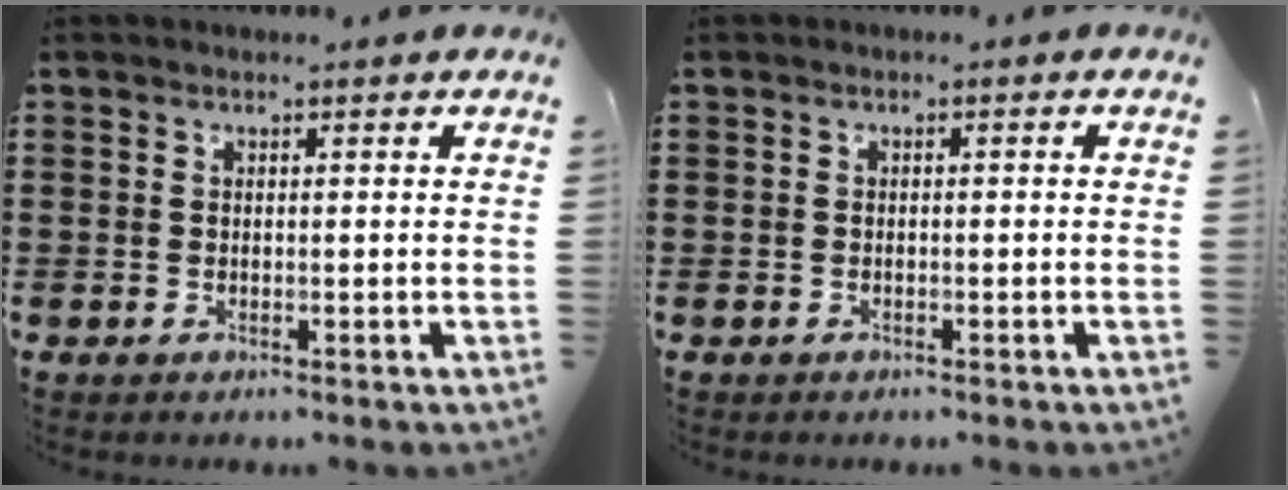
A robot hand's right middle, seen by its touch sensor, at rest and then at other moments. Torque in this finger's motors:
{"motor_torque": [0.49, -0.77, -0.01, 0.00]}